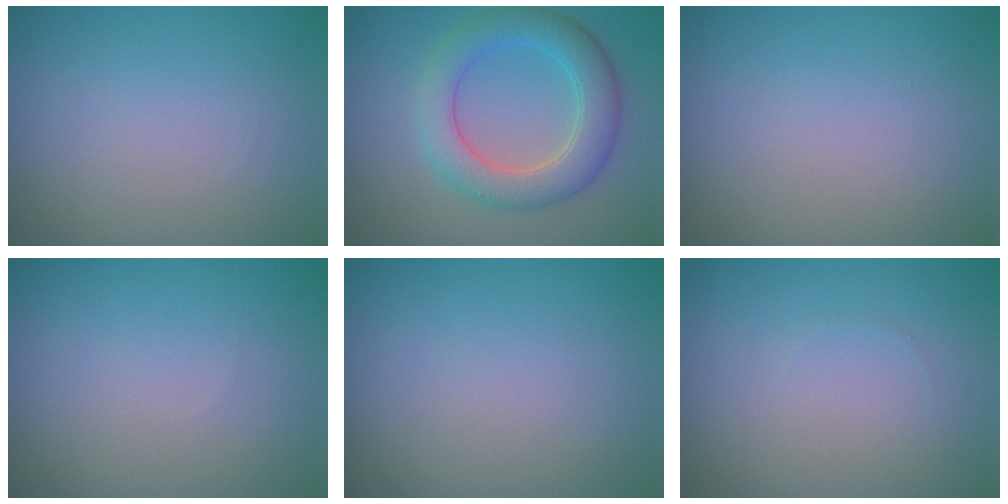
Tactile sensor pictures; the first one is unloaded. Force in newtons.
{"total": 5.5, "press": 5.5, "slide": 0.3}
{"total": 0.0}
{"total": 0.0}
{"total": 0.0}
{"total": 0.0}